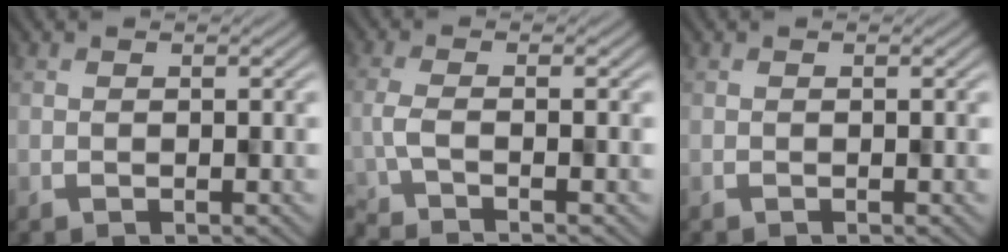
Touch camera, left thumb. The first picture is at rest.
{"total": 3.9, "force": [-2.9, 0.7, 2.5], "torque": [-0.046, -0.008, -0.062]}
{"total": 0.0}